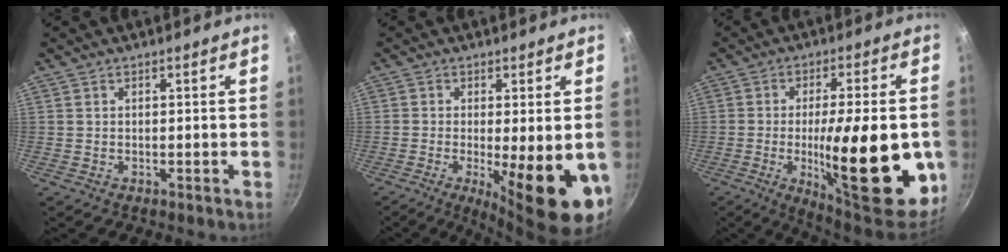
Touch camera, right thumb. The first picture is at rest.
{"total": 15.0, "force": [-3.8, 4.1, 13.9], "torque": [-0.185, -0.015, -0.044]}
{"total": 26.6, "force": [-4.9, 7.8, 24.9], "torque": [-0.331, -0.004, -0.063]}